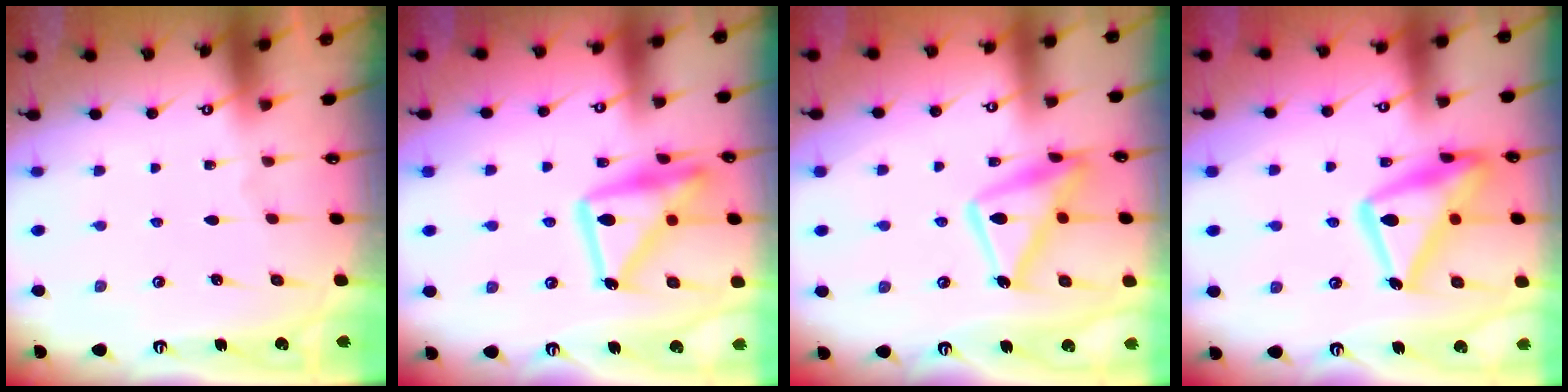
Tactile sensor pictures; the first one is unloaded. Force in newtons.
{"total": 19.2, "press": 19.1, "slide": 1.3}
{"total": 14.8, "press": 14.8, "slide": 1.0}
{"total": 20.9, "press": 20.8, "slide": 1.3}